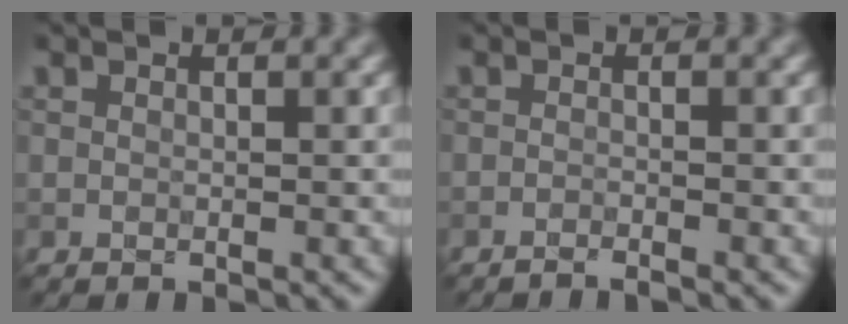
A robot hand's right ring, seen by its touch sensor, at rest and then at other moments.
{"total": 1.3, "force": [-1.2, 0.0, 0.6], "torque": [-0.012, 0.001, -0.026]}